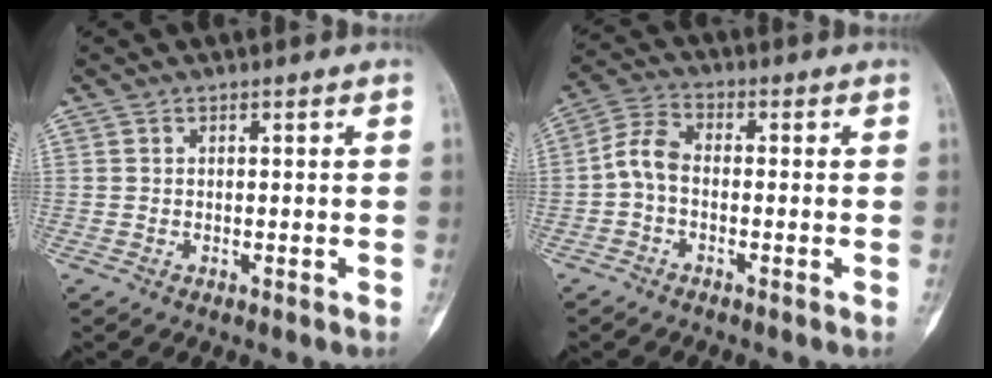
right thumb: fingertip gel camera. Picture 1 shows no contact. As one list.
[{"total": 5.4, "force": [-1.2, 3.2, 4.2], "torque": [-0.083, 0.021, -0.037]}]